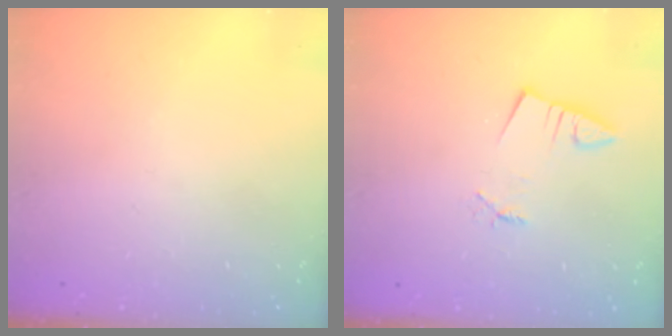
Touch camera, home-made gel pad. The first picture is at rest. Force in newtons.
{"total": 1.4, "press": 1.4, "slide": 0.1}